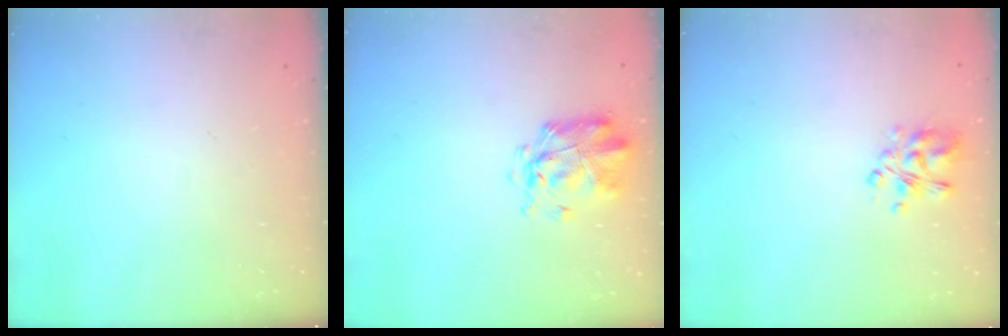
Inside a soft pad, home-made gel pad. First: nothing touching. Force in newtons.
{"total": 3.1, "press": 2.9, "slide": 1.0}
{"total": 5.7, "press": 5.5, "slide": 1.7}